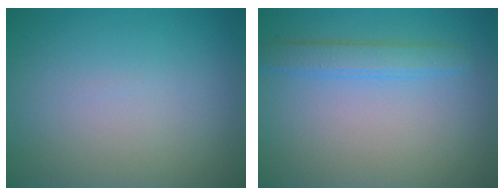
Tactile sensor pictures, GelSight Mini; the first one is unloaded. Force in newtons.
{"total": 2.3, "press": 2.3, "slide": 0.2}